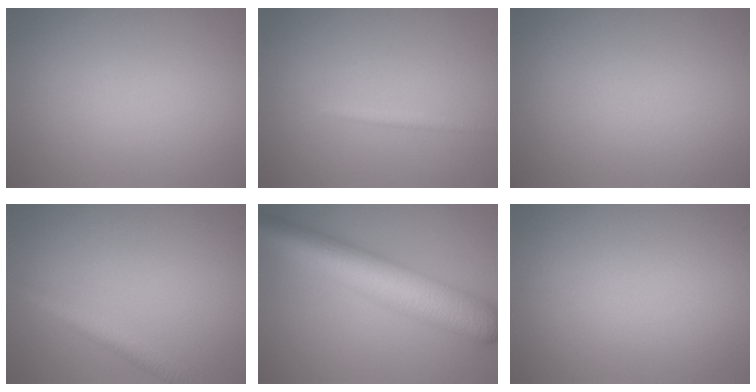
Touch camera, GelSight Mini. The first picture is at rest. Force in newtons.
{"total": 1.0, "press": 1.0, "slide": 0.1}
{"total": 0.0}
{"total": 2.9, "press": 2.9, "slide": 0.1}
{"total": 9.2, "press": 9.2, "slide": 0.1}
{"total": 0.0}